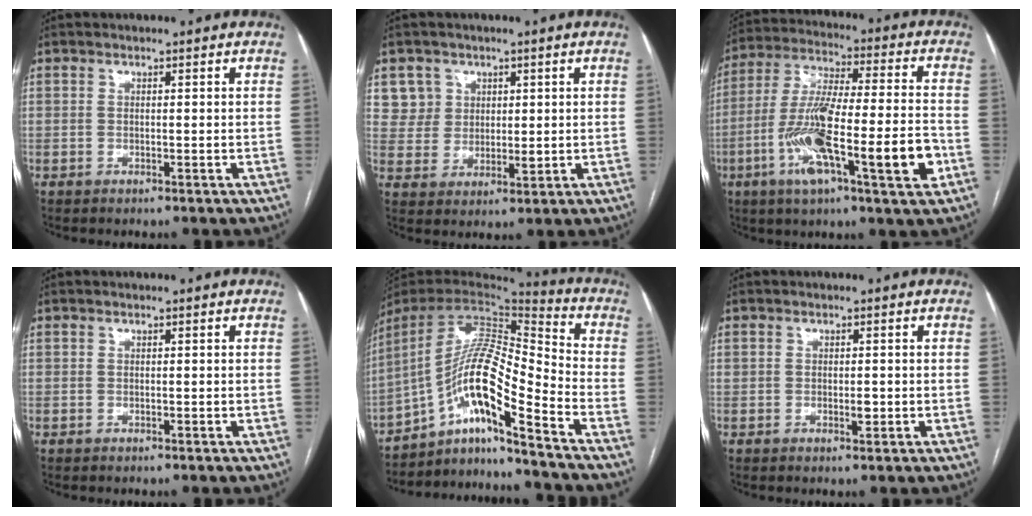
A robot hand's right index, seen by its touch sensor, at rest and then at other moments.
{"total": 6.1, "force": [3.0, 5.2, 0.1], "torque": [0.006, 0.007, 0.066]}
{"total": 19.0, "force": [-6.3, 2.2, 17.8], "torque": [-0.302, -0.004, -0.104]}
{"total": 0.0}
{"total": 15.2, "force": [-9.4, 0.3, 11.9], "torque": [-0.216, 0.023, -0.164]}
{"total": 1.7, "force": [-0.1, 1.0, 1.4], "torque": [-0.022, 0.003, 0.002]}